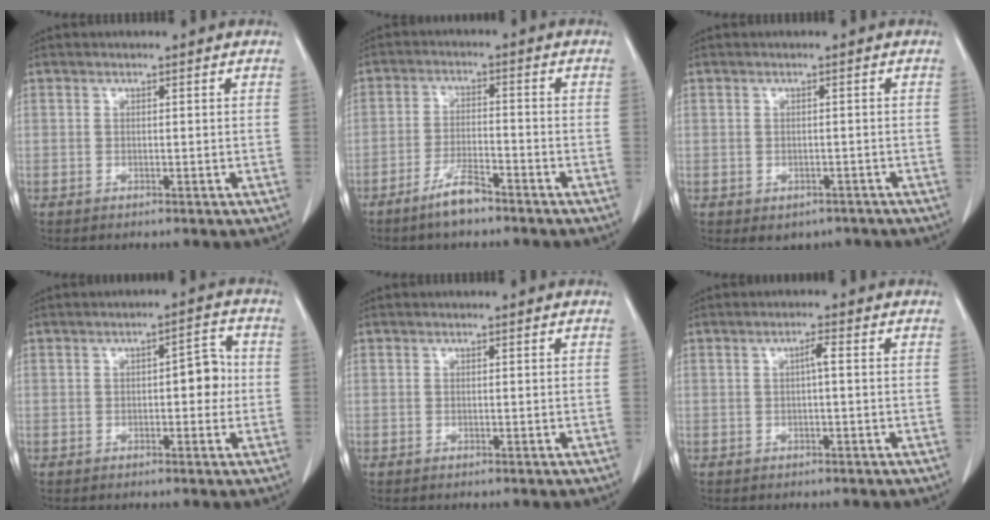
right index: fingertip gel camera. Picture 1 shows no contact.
{"total": 5.2, "force": [-4.0, 0.8, 3.2], "torque": [-0.064, -0.004, -0.075]}
{"total": 3.7, "force": [-2.5, 2.6, 1.0], "torque": [-0.002, 0.005, -0.027]}
{"total": 4.5, "force": [-0.2, 2.0, 4.1], "torque": [-0.048, 0.017, -0.004]}
{"total": 0.0}
{"total": 1.6, "force": [0.1, 0.1, 1.6], "torque": [-0.027, 0.004, 0.002]}